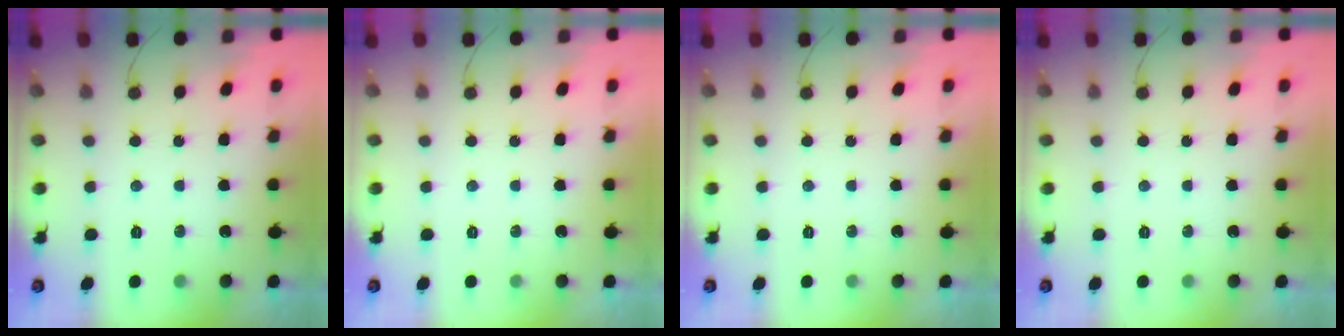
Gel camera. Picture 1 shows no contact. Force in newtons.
{"total": 0.0}
{"total": 0.0}
{"total": 0.0}